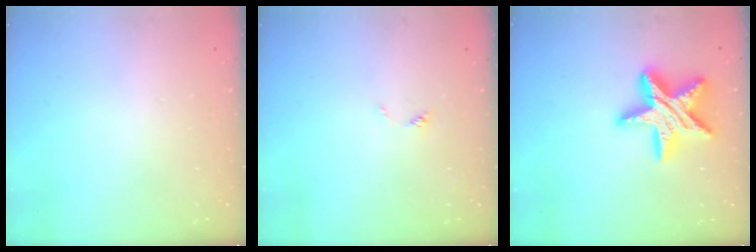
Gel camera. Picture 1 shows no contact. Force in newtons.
{"total": 0.0}
{"total": 17.6, "press": 17.6, "slide": 1.2}